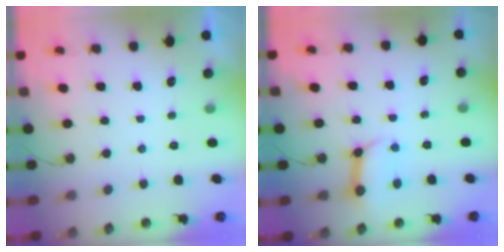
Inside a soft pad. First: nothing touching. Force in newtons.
{"total": 9.1, "press": 9.1, "slide": 0.9}